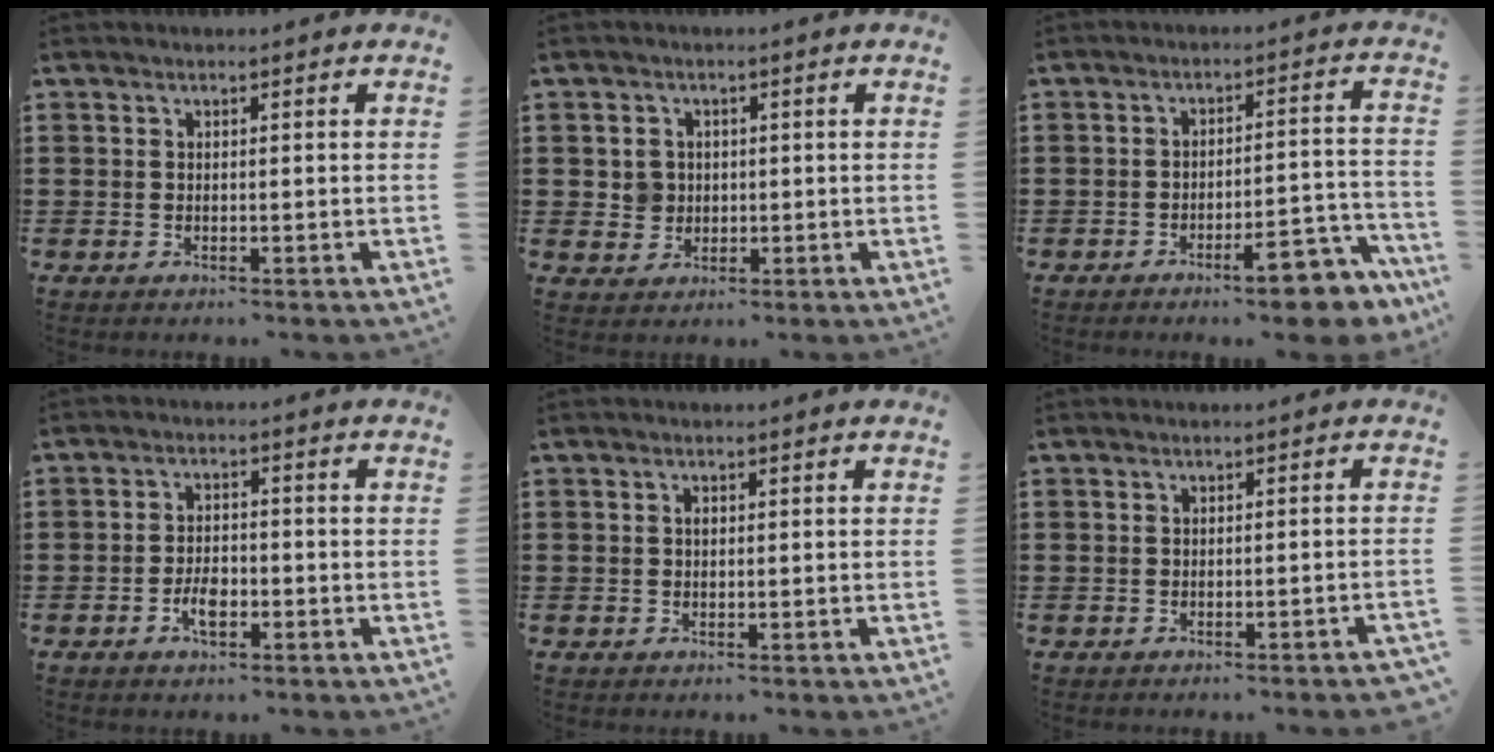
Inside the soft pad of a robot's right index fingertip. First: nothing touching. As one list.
[{"total": 2.9, "force": [0.2, 2.8, 0.8], "torque": [-0.026, 0.010, 0.001]}, {"total": 8.3, "force": [-5.8, 2.1, 5.5], "torque": [-0.069, 0.012, -0.101]}, {"total": 3.7, "force": [-1.6, 1.6, 3.0], "torque": [-0.060, -0.001, -0.029]}, {"total": 0.7, "force": [0.1, 0.4, 0.6], "torque": [-0.012, 0.000, 0.002]}, {"total": 0.9, "force": [-0.7, -0.2, 0.5], "torque": [-0.009, -0.003, -0.014]}]